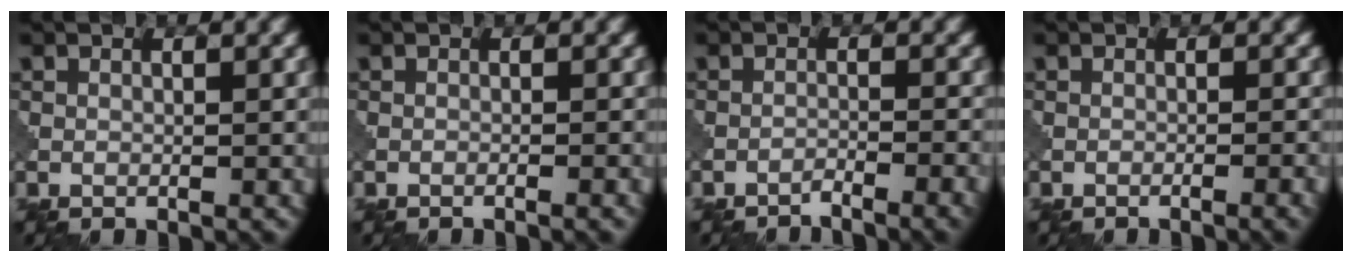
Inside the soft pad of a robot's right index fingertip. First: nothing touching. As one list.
[{"total": 1.3, "force": [-0.7, 0.4, 1.1], "torque": [-0.011, 0.004, -0.017]}, {"total": 3.0, "force": [-2.3, 0.5, 1.9], "torque": [-0.027, 0.003, -0.044]}, {"total": 2.3, "force": [-1.3, 0.6, 1.8], "torque": [-0.018, 0.008, -0.025]}]